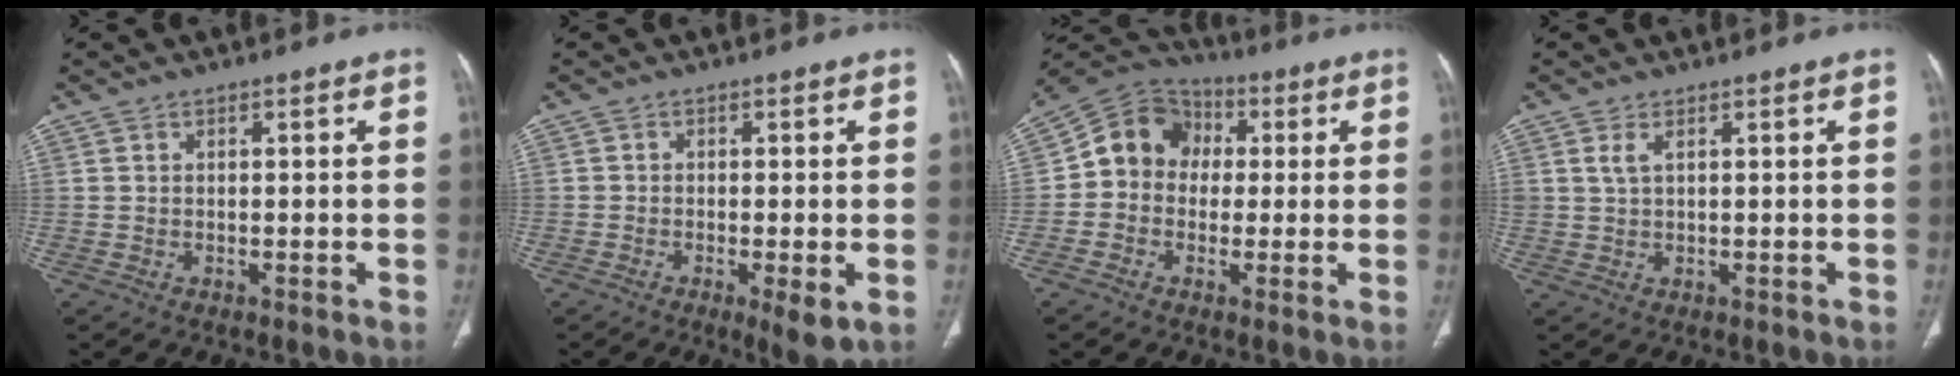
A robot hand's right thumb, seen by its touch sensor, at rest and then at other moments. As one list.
[{"total": 4.9, "force": [-1.7, 1.4, 4.4], "torque": [-0.071, -0.012, -0.028]}, {"total": 11.0, "force": [0.7, 9.6, 5.3], "torque": [-0.069, 0.030, -0.003]}, {"total": 1.8, "force": [0.9, 0.8, 1.4], "torque": [-0.034, 0.004, 0.025]}]